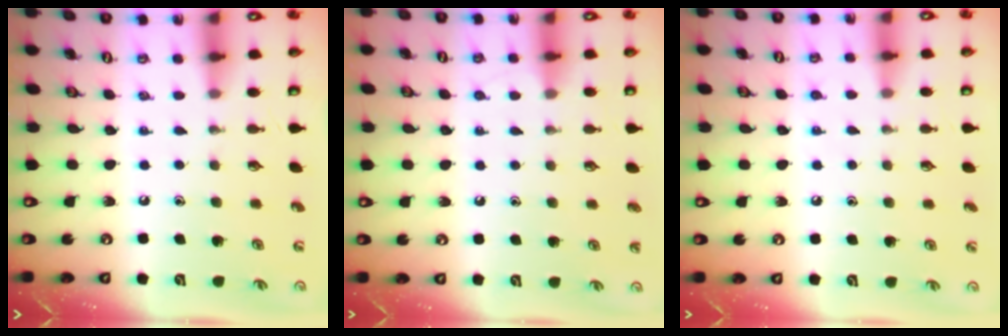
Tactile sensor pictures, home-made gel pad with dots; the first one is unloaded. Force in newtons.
{"total": 2.4, "press": 2.4, "slide": 0.3}
{"total": 4.3, "press": 4.3, "slide": 0.5}